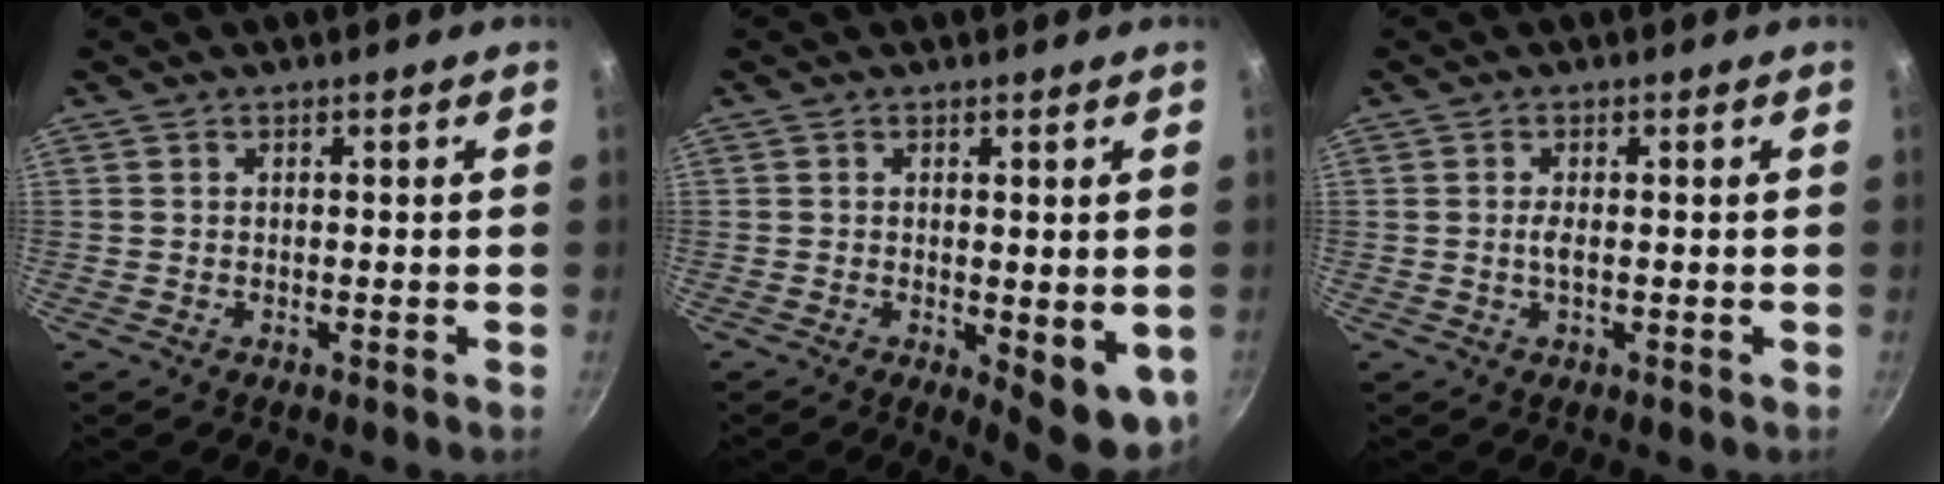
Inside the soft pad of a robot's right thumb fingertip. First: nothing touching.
{"total": 7.9, "force": [-0.9, 2.8, 7.3], "torque": [-0.072, -0.003, -0.002]}
{"total": 1.5, "force": [0.0, 0.4, 1.4], "torque": [-0.033, 0.000, -0.002]}